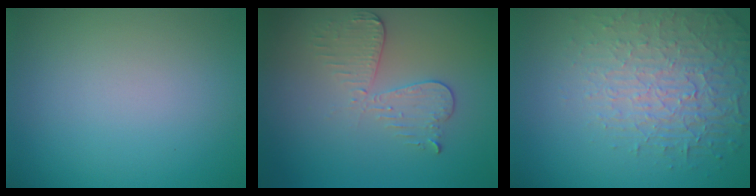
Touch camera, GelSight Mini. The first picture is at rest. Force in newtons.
{"total": 3.1, "press": 2.8, "slide": 1.4}
{"total": 3.8, "press": 3.6, "slide": 1.2}